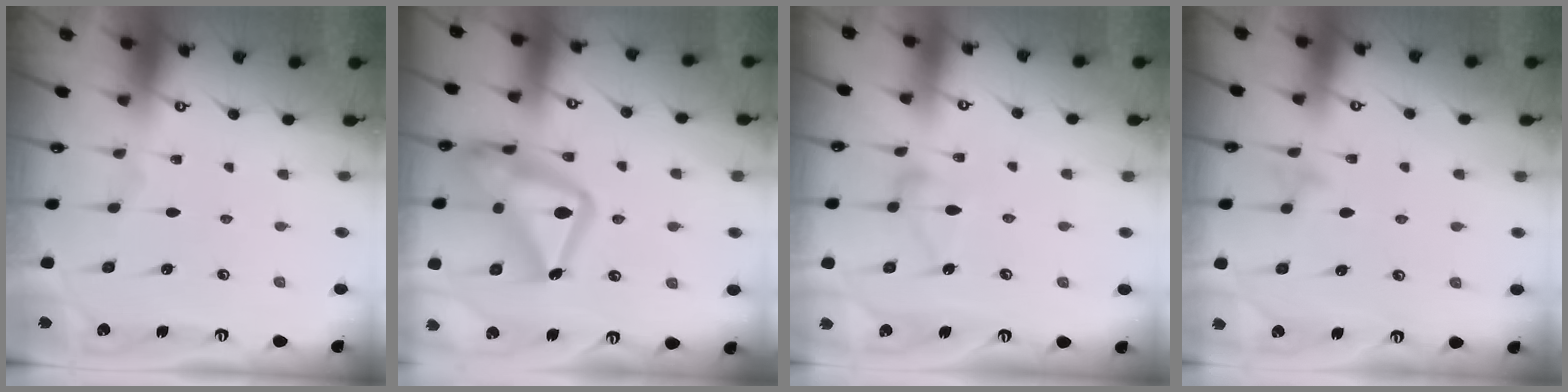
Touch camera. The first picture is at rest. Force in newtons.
{"total": 22.8, "press": 22.8, "slide": 1.7}
{"total": 10.0, "press": 9.9, "slide": 0.5}
{"total": 6.9, "press": 6.9, "slide": 0.5}